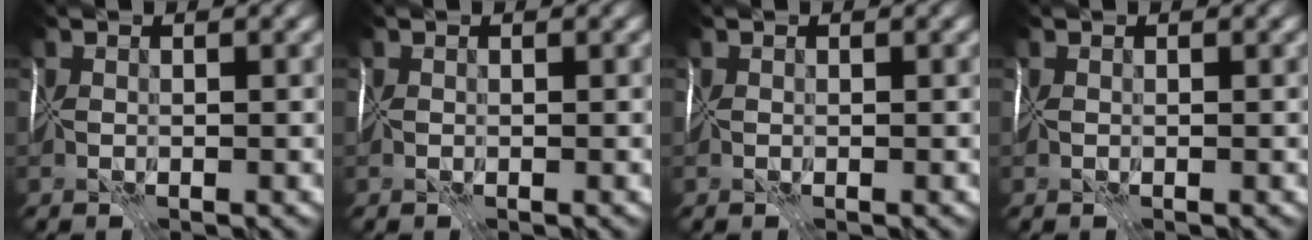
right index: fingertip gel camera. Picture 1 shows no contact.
{"total": 0.0}
{"total": 0.0}
{"total": 0.0}